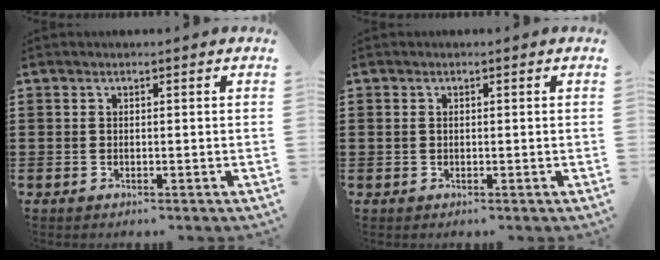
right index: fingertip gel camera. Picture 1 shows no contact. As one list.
[{"total": 0.7, "force": [0.2, 0.6, 0.3], "torque": [-0.007, 0.004, 0.003]}]